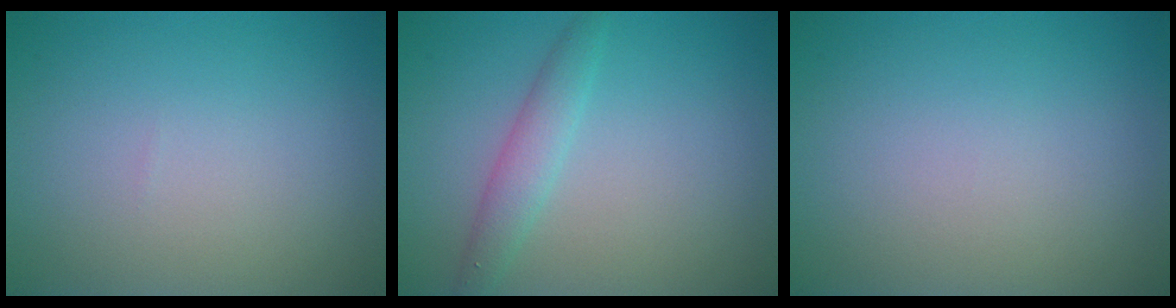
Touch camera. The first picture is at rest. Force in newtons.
{"total": 2.3, "press": 2.3, "slide": 0.0}
{"total": 0.0}